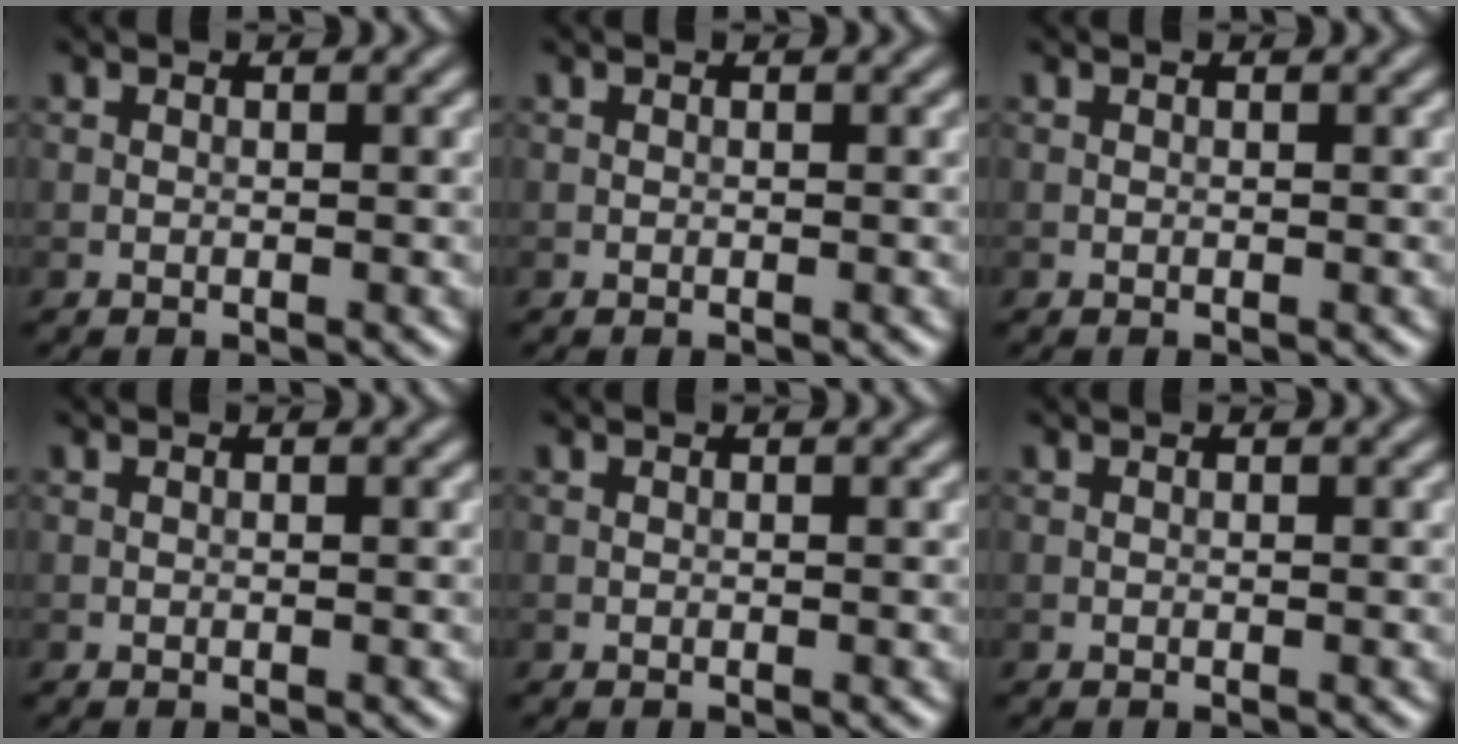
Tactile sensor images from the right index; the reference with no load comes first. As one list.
[{"total": 0.0}, {"total": 0.0}, {"total": 0.0}, {"total": 0.0}, {"total": 0.0}]